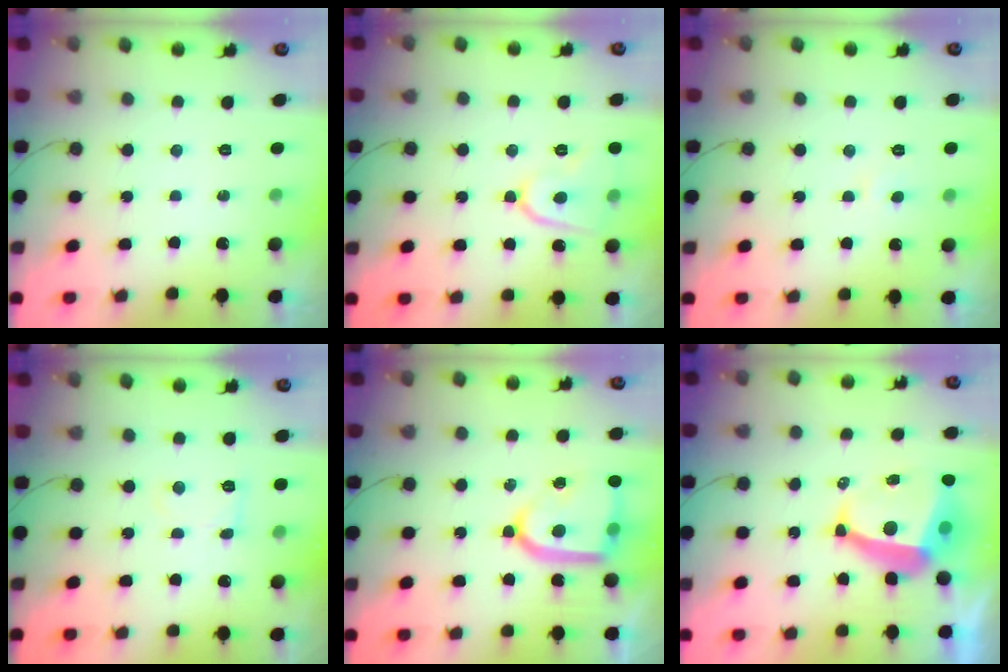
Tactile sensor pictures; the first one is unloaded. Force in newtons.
{"total": 10.4, "press": 10.4, "slide": 1.1}
{"total": 3.6, "press": 3.6, "slide": 0.4}
{"total": 5.0, "press": 4.9, "slide": 0.6}
{"total": 16.3, "press": 16.2, "slide": 1.6}
{"total": 9.3, "press": 9.3, "slide": 1.0}